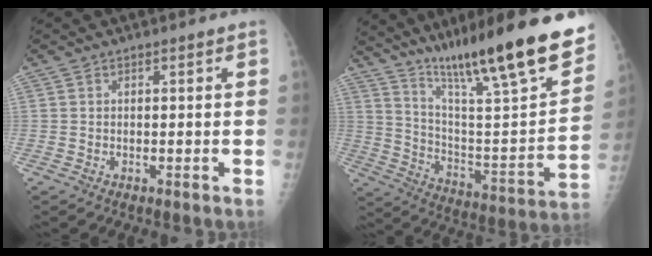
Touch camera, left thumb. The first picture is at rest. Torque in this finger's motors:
{"motor_torque": [1.18, 1.16, 1.44, -1.33, 0.14]}